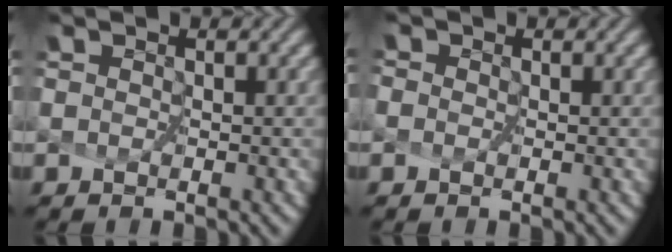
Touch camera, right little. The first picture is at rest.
{"total": 0.6, "force": [-0.3, 0.5, 0.2], "torque": [-0.003, 0.004, -0.005]}